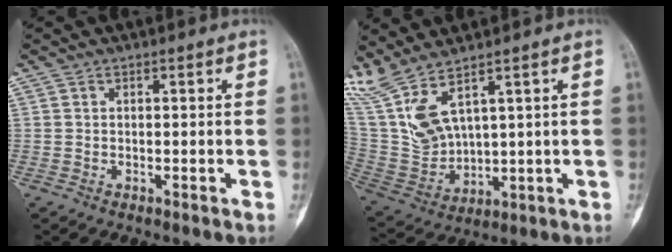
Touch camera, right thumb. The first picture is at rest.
{"total": 11.2, "force": [7.5, 3.2, 7.7], "torque": [-0.178, -0.034, 0.178]}